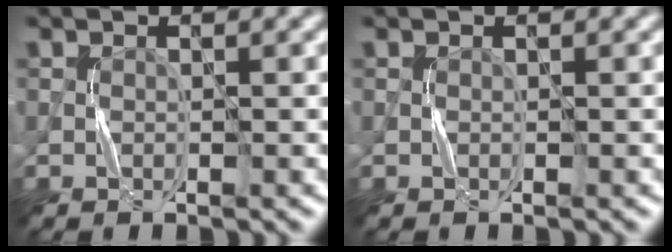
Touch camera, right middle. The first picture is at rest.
{"total": 0.0}